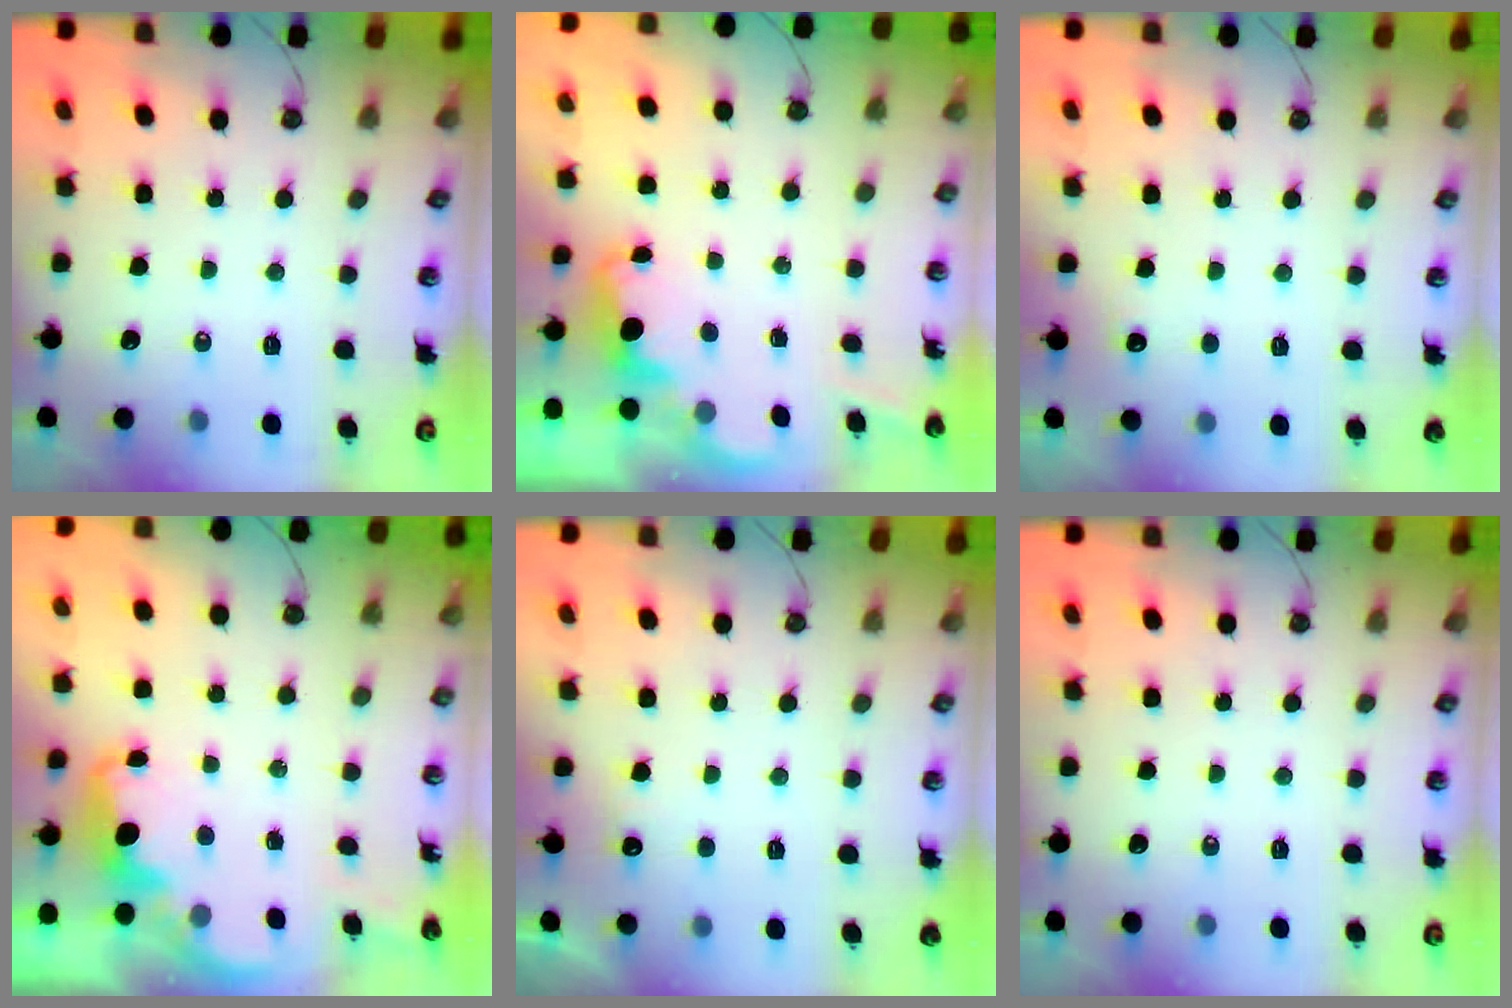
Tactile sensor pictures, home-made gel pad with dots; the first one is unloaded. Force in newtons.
{"total": 2.1, "press": 2.1, "slide": 0.6}
{"total": 5.1, "press": 4.9, "slide": 1.1}
{"total": 2.3, "press": 2.2, "slide": 0.6}
{"total": 5.2, "press": 5.0, "slide": 1.3}
{"total": 0.0}